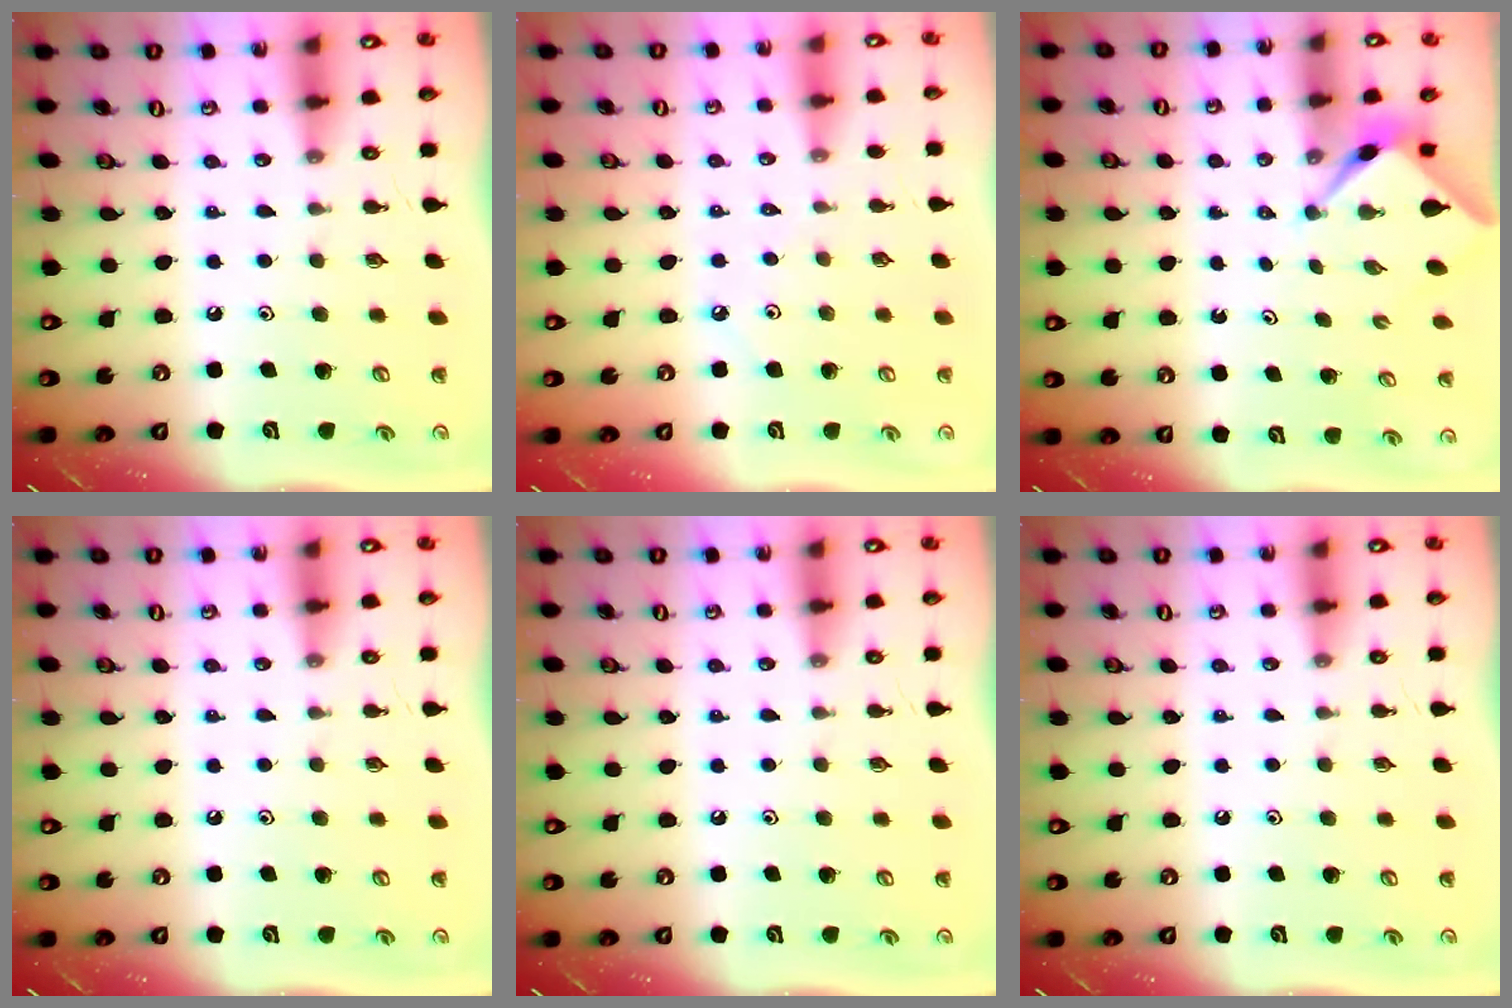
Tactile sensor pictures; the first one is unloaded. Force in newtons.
{"total": 1.7, "press": 1.6, "slide": 0.3}
{"total": 2.2, "press": 2.2, "slide": 0.3}
{"total": 0.0}
{"total": 0.0}
{"total": 0.0}